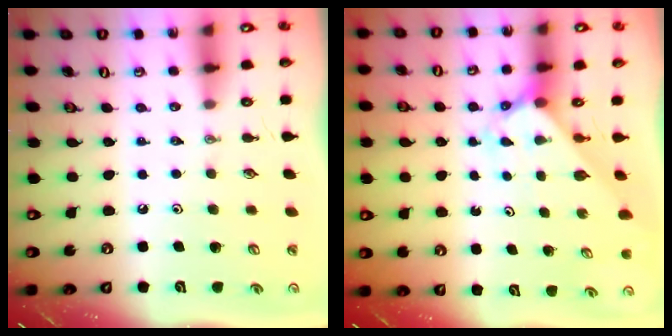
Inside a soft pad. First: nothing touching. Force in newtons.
{"total": 2.4, "press": 2.4, "slide": 0.2}